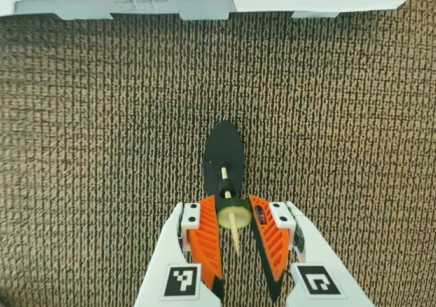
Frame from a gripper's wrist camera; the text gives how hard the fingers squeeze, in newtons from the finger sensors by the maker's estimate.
{"total": 8.5, "left": 8.0, "right": 9.0}